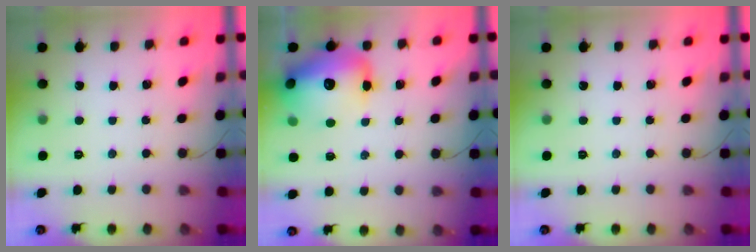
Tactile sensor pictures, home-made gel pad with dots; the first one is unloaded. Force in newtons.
{"total": 22.0, "press": 21.8, "slide": 3.3}
{"total": 0.0}